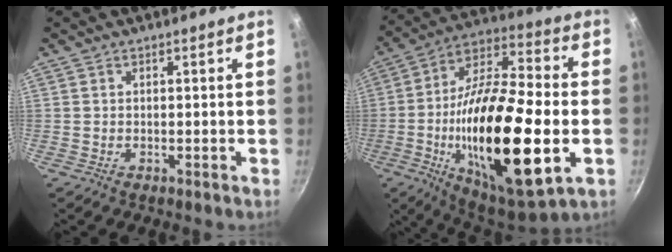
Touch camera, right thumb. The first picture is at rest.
{"total": 31.5, "force": [-6.2, 11.2, 28.7], "torque": [-0.497, 0.014, -0.102]}